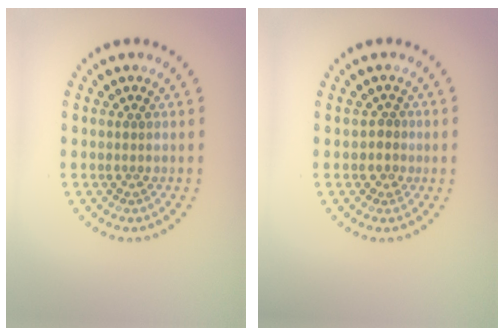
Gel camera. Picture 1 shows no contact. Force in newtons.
{"total": 0.9, "press": 0.7, "slide": 0.7}